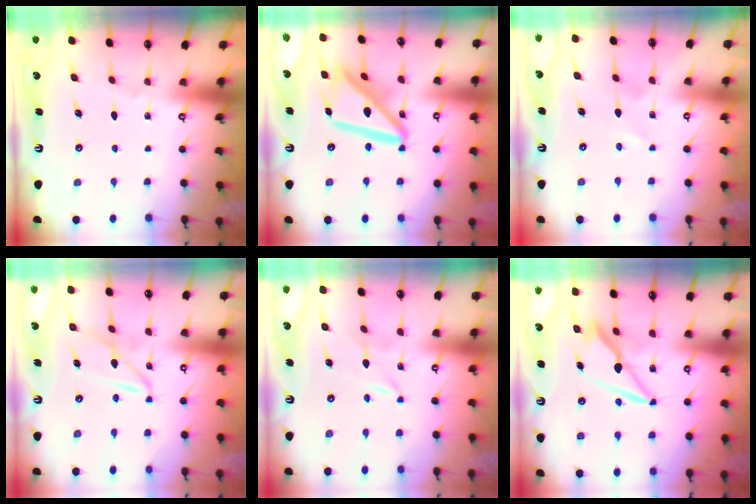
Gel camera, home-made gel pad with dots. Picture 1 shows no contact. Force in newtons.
{"total": 15.6, "press": 15.5, "slide": 1.7}
{"total": 1.4, "press": 1.4, "slide": 0.2}
{"total": 6.6, "press": 6.6, "slide": 0.6}
{"total": 0.0}
{"total": 9.4, "press": 9.4, "slide": 1.2}